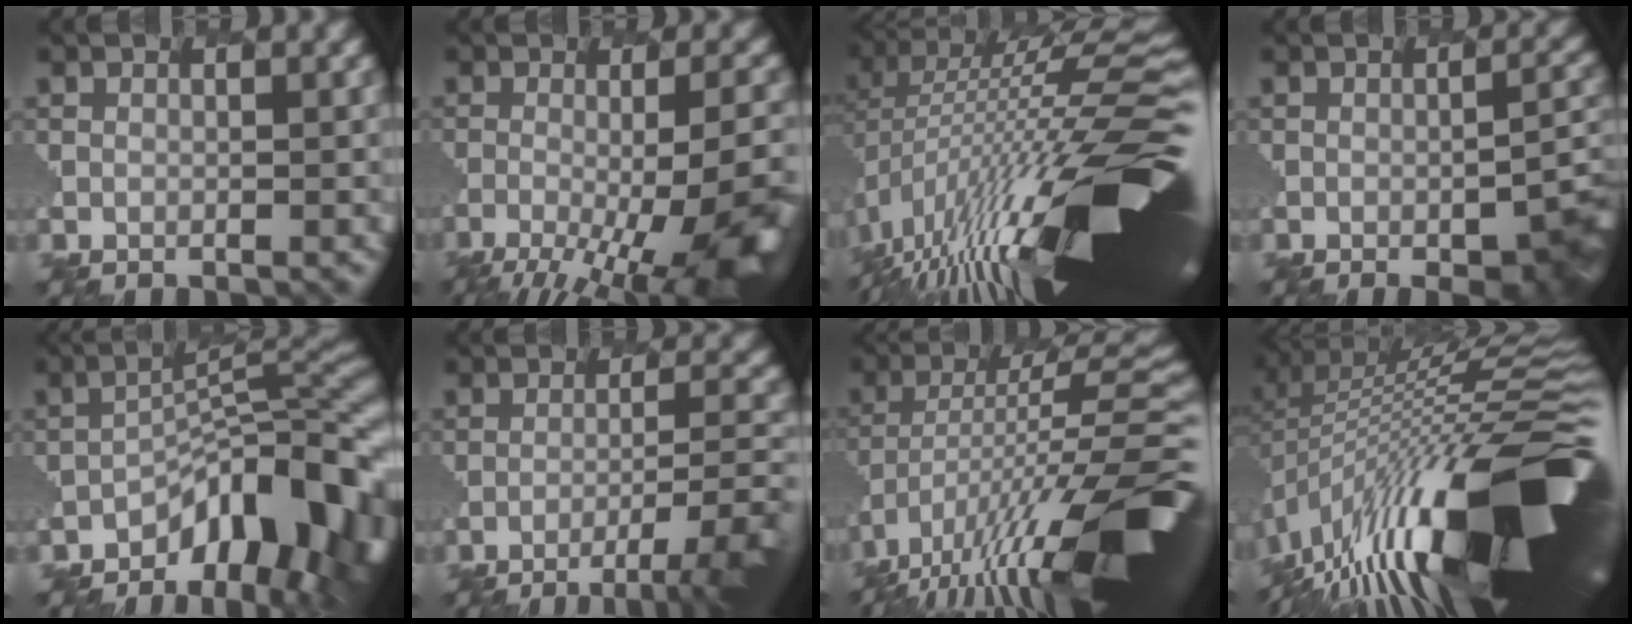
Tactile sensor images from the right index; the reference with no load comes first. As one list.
[{"total": 13.1, "force": [-6.3, 4.4, 10.6], "torque": [-0.126, -0.026, -0.076]}, {"total": 16.5, "force": [-3.6, 4.5, 15.5], "torque": [-0.259, 0.000, -0.062]}, {"total": 5.5, "force": [-2.4, 1.6, 4.6], "torque": [-0.063, -0.014, -0.021]}, {"total": 11.6, "force": [-5.5, 4.8, 9.1], "torque": [-0.119, -0.005, -0.090]}, {"total": 7.7, "force": [-4.6, 1.7, 5.9], "torque": [-0.093, -0.013, -0.052]}, {"total": 14.8, "force": [-6.4, 4.3, 12.6], "torque": [-0.227, 0.002, -0.113]}, {"total": 17.9, "force": [-4.8, 5.5, 16.4], "torque": [-0.249, -0.005, -0.081]}]